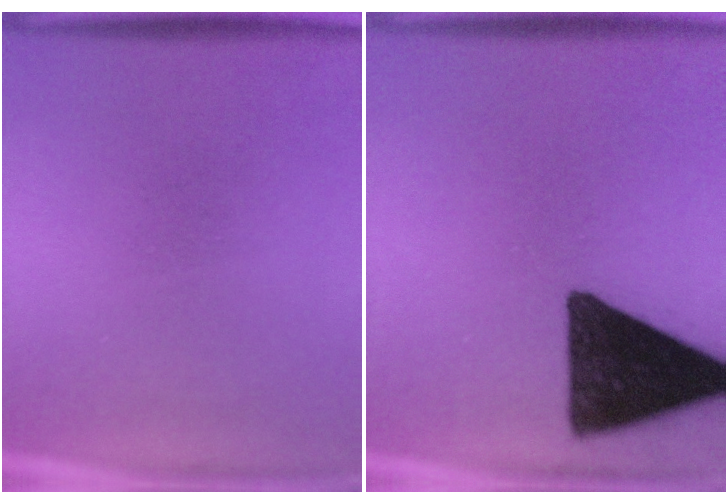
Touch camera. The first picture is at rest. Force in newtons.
{"total": 16.7}